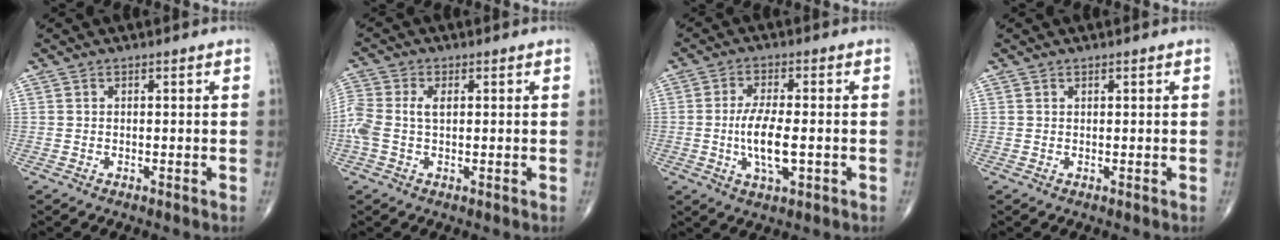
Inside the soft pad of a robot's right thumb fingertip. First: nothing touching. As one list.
[{"total": 6.5, "force": [0.4, 3.7, 5.3], "torque": [-0.147, 0.020, 0.009]}, {"total": 8.0, "force": [-1.2, 3.0, 7.4], "torque": [-0.148, -0.003, -0.023]}, {"total": 0.0}]